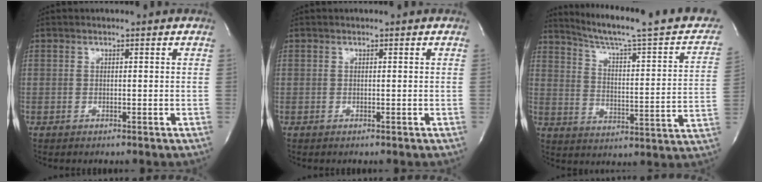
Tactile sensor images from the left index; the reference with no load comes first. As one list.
[{"total": 0.0}, {"total": 21.9, "force": [18.4, 1.9, 11.6], "torque": [-0.162, -0.022, 0.238]}]